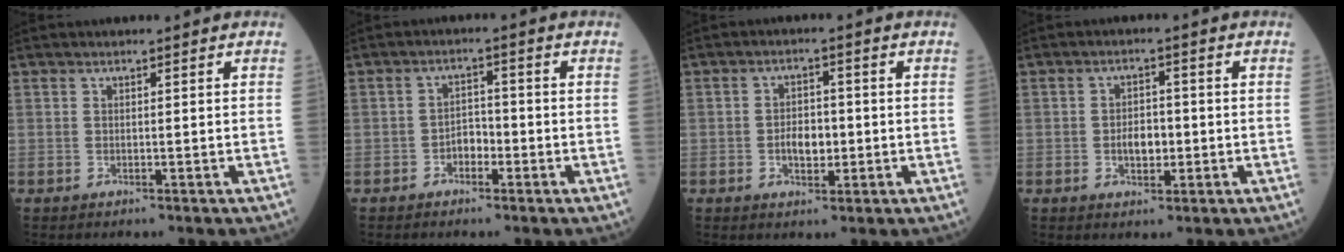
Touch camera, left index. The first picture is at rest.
{"total": 2.7, "force": [-1.4, 1.6, 1.7], "torque": [-0.025, 0.008, -0.028]}
{"total": 4.1, "force": [-0.7, 2.3, 3.3], "torque": [-0.057, 0.005, -0.011]}
{"total": 3.7, "force": [-0.7, 2.1, 2.9], "torque": [-0.050, 0.005, -0.009]}